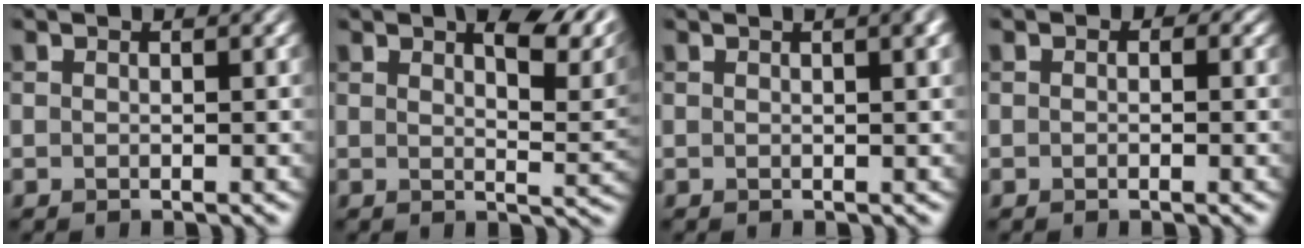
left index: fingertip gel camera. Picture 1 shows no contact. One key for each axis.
{"total": 8.0, "fx": 4.5, "fy": 3.1, "fz": 5.9, "tx": -0.062, "ty": 0.006, "tz": 0.065}
{"total": 3.4, "fx": 1.4, "fy": 1.2, "fz": 2.8, "tx": -0.019, "ty": 0.008, "tz": 0.012}
{"total": 1.1, "fx": 0.1, "fy": 0.9, "fz": 0.6, "tx": -0.003, "ty": -0.003, "tz": -0.001}